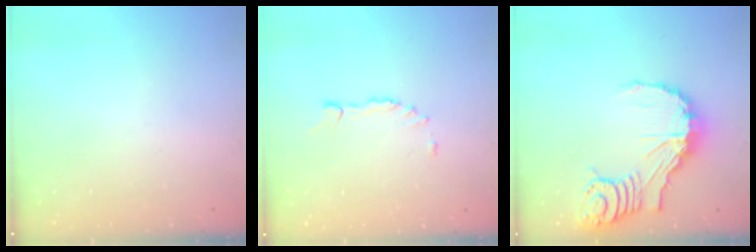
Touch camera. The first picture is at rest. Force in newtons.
{"total": 2.2, "press": 2.2, "slide": 0.3}
{"total": 14.8, "press": 14.7, "slide": 2.0}